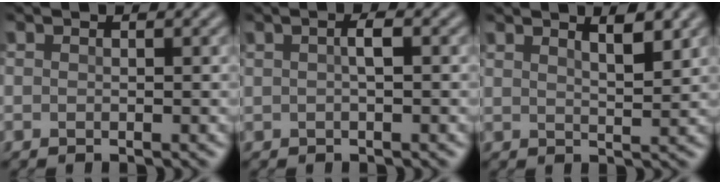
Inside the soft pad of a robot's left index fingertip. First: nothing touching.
{"total": 1.2, "force": [0.0, 0.3, 1.2], "torque": [-0.025, 0.004, 0.000]}
{"total": 2.8, "force": [1.9, 0.7, 1.9], "torque": [-0.022, 0.003, 0.024]}